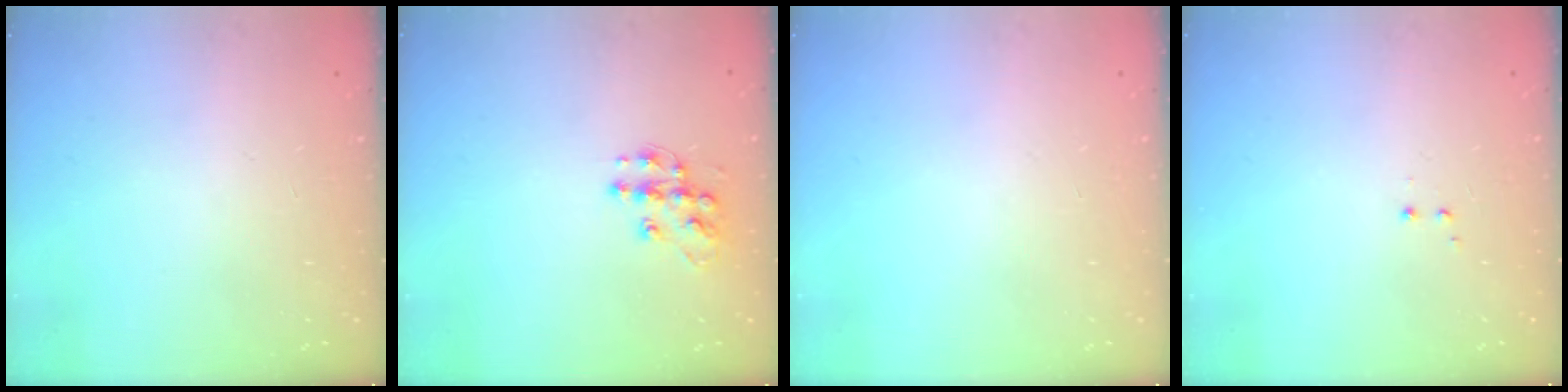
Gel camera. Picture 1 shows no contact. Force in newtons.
{"total": 10.8, "press": 10.8, "slide": 0.6}
{"total": 0.0}
{"total": 1.2, "press": 1.0, "slide": 0.6}